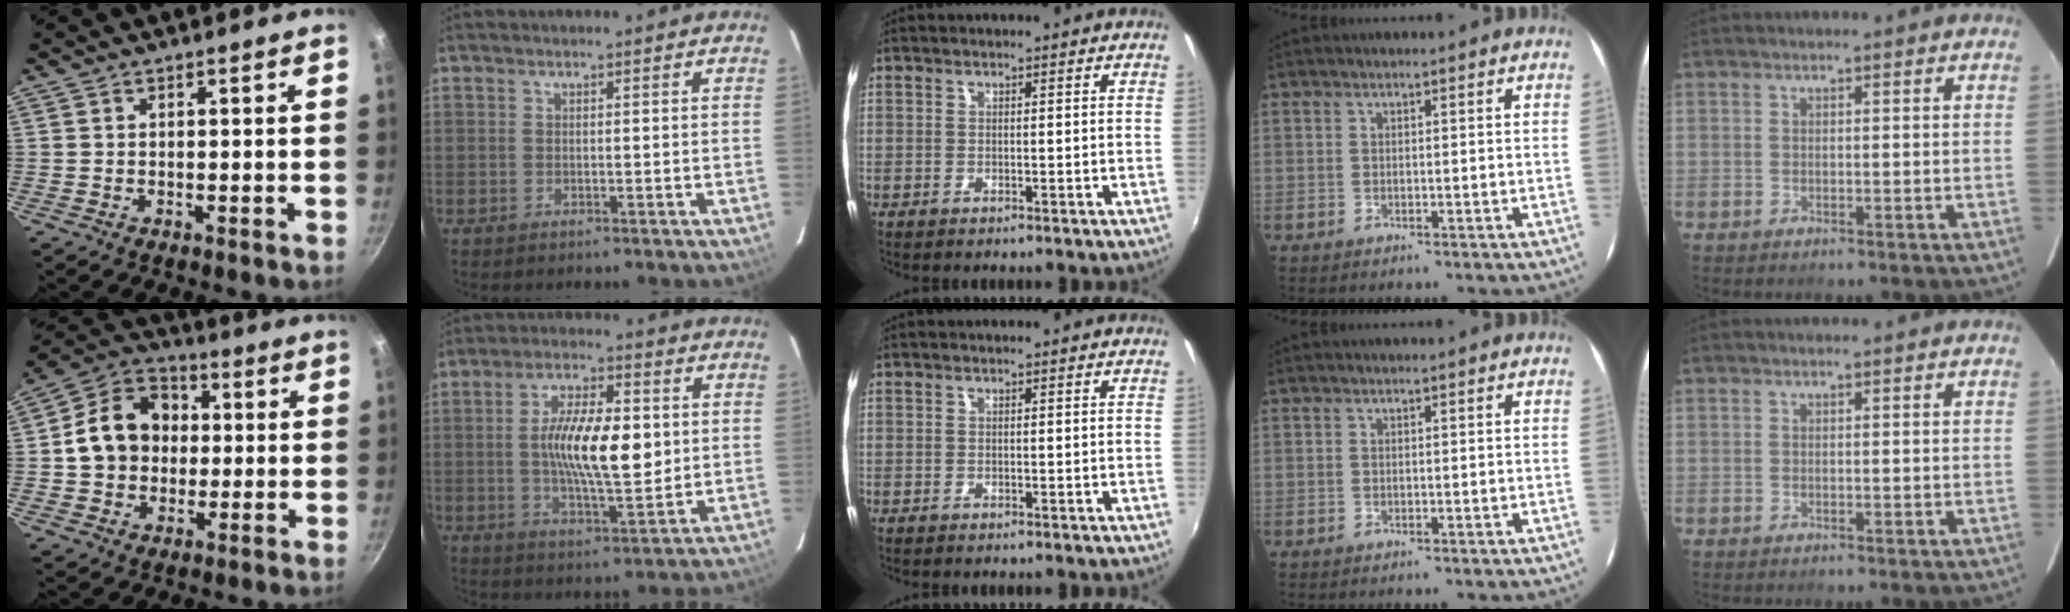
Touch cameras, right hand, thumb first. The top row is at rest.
{"thumb": {"total": 14.2, "force": [0.8, 11.7, 8.0], "torque": [-0.105, 0.027, 0.001]}, "index": {"total": 13.3, "force": [0.8, 4.5, 12.5], "torque": [-0.223, 0.001, 0.013]}}